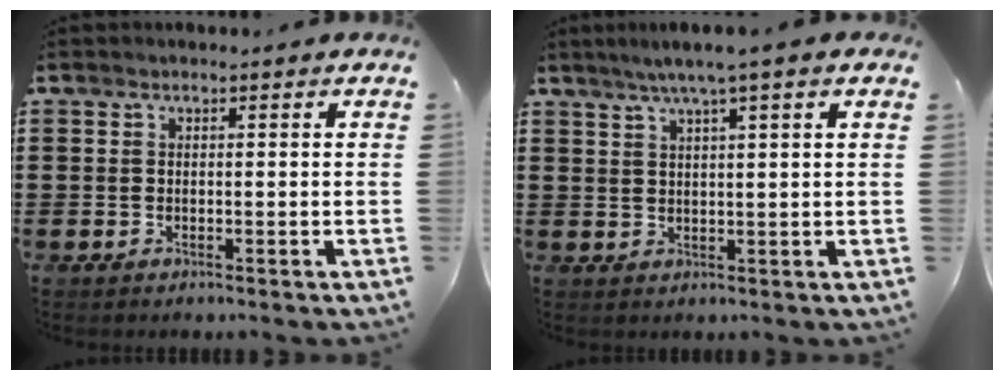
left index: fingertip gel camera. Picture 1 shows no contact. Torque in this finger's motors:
{"motor_torque": [1.10, -1.04, 0.59, 0.14]}